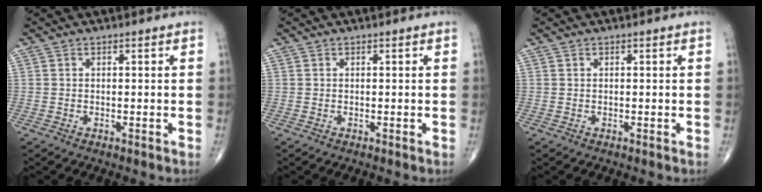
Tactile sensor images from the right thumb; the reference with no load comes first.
{"total": 0.0}
{"total": 0.0}